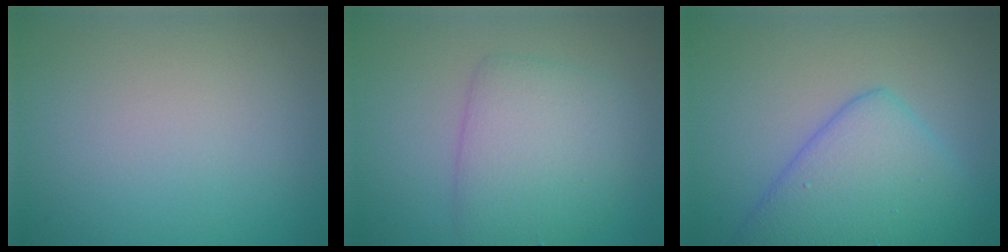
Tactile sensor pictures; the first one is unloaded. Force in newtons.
{"total": 4.8, "press": 4.8, "slide": 0.1}
{"total": 6.8, "press": 6.8, "slide": 0.4}